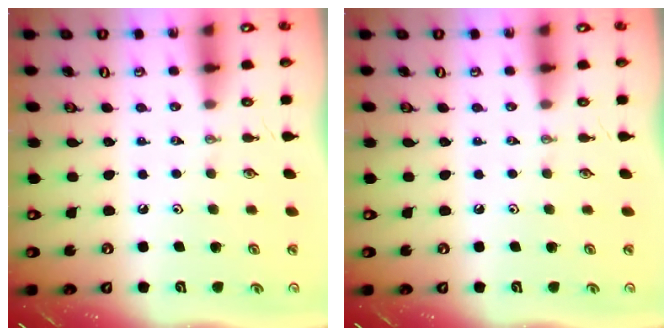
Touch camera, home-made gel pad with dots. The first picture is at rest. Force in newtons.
{"total": 0.0}